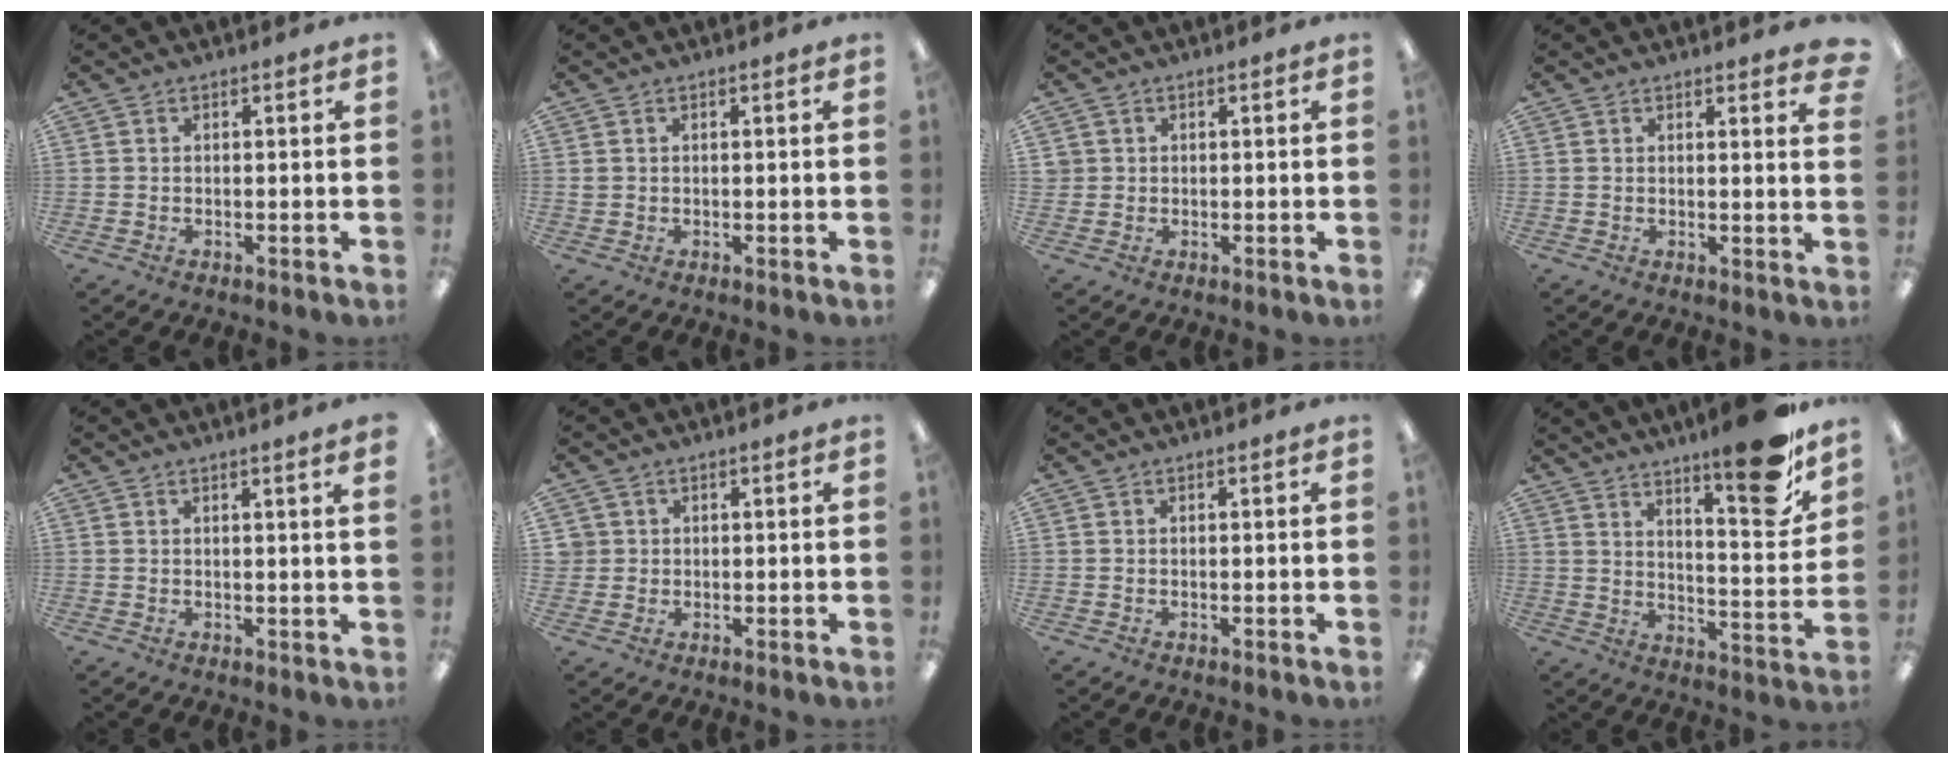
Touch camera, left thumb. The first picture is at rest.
{"total": 0.7, "force": [0.3, 0.5, 0.4], "torque": [-0.008, 0.004, 0.005]}
{"total": 1.3, "force": [0.5, 1.2, 0.1], "torque": [-0.003, 0.003, 0.009]}
{"total": 2.3, "force": [1.9, 0.2, 1.2], "torque": [-0.005, -0.012, 0.029]}
{"total": 1.7, "force": [1.3, -0.4, 1.0], "torque": [-0.011, -0.007, 0.020]}
{"total": 2.1, "force": [0.6, 2.0, 0.1], "torque": [-0.007, 0.003, 0.011]}
{"total": 0.0}
{"total": 15.9, "force": [11.8, 3.3, 10.1], "torque": [-0.138, -0.089, 0.186]}